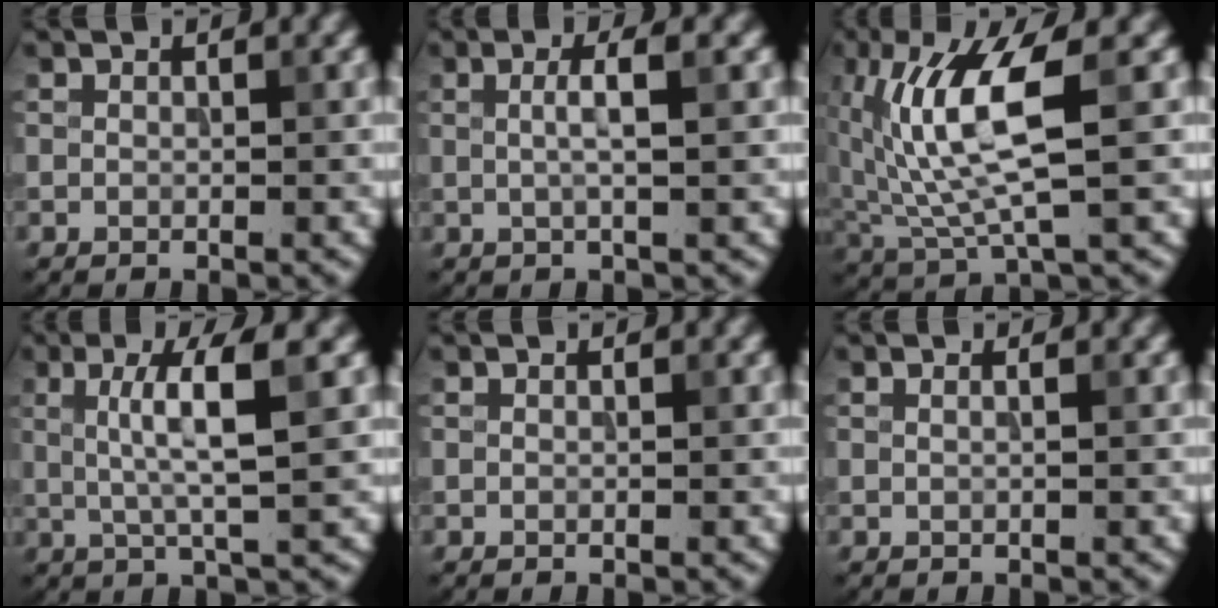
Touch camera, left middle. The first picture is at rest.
{"total": 2.6, "force": [0.3, 0.5, 2.5], "torque": [-0.042, 0.007, 0.001]}
{"total": 7.8, "force": [1.4, 2.3, 7.4], "torque": [-0.156, -0.005, 0.032]}
{"total": 5.2, "force": [1.1, 0.8, 5.0], "torque": [-0.089, 0.005, 0.021]}
{"total": 0.0}
{"total": 1.0, "force": [0.4, 0.5, 0.7], "torque": [-0.002, -0.004, -0.006]}